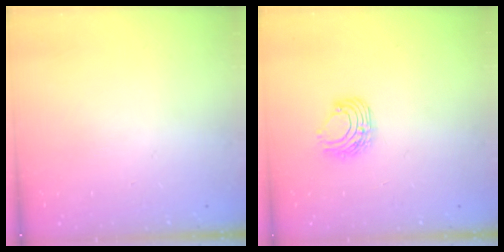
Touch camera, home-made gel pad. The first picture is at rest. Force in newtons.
{"total": 7.5, "press": 7.5, "slide": 0.7}